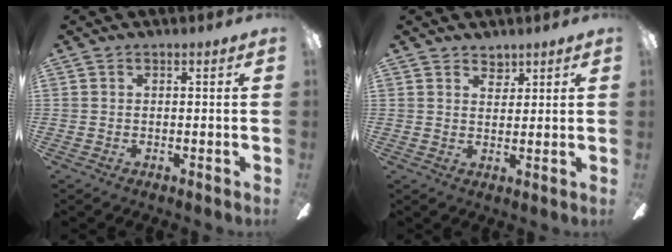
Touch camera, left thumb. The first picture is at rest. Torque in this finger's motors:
{"motor_torque": [-0.05, -0.09, -0.14, -0.16, 0.01]}